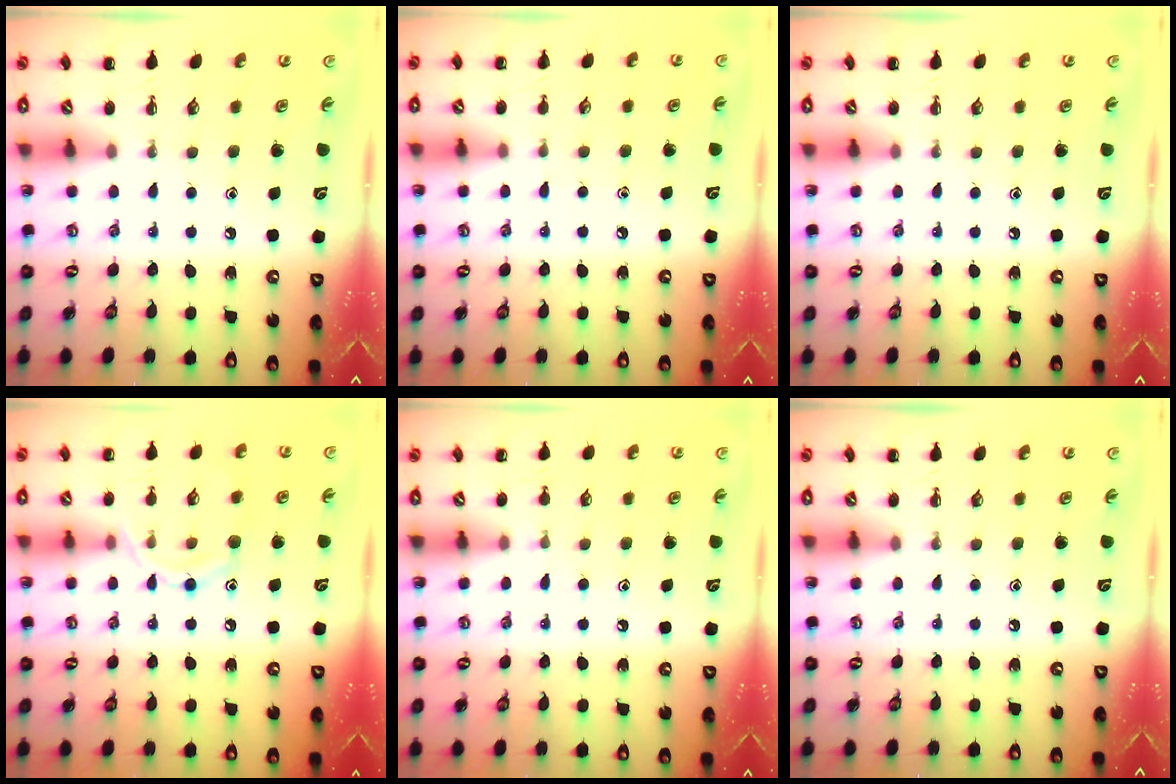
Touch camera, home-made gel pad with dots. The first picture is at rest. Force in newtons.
{"total": 3.8, "press": 3.6, "slide": 1.3}
{"total": 0.0}
{"total": 9.9, "press": 9.9, "slide": 1.0}
{"total": 4.9, "press": 4.7, "slide": 1.1}
{"total": 0.0}